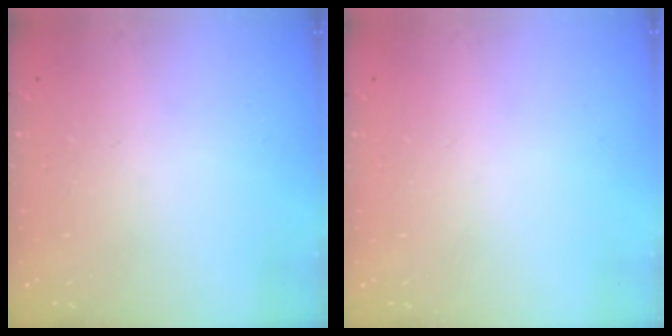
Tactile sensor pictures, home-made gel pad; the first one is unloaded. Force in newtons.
{"total": 0.0}